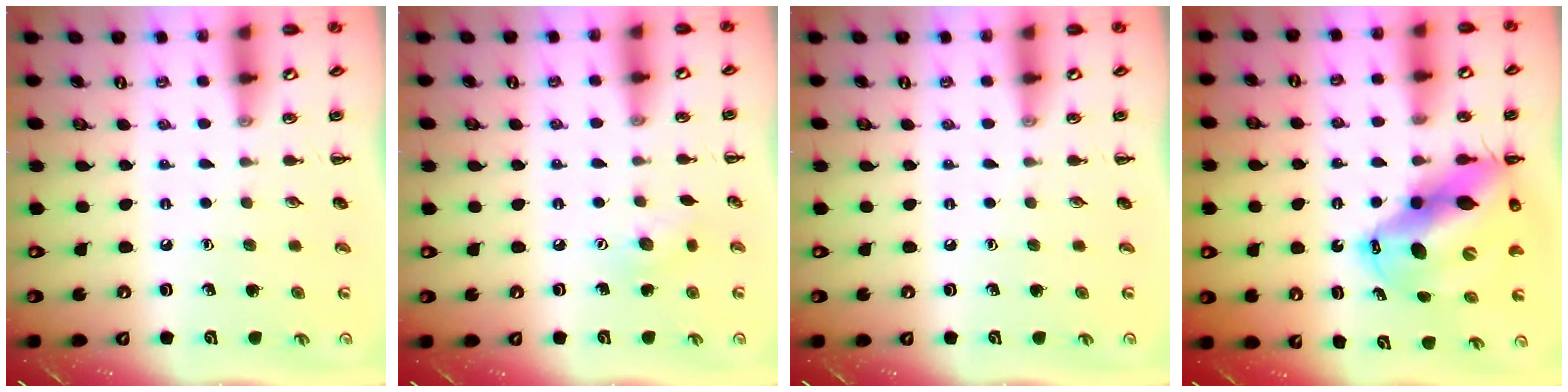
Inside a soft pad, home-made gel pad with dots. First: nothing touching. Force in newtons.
{"total": 4.7, "press": 4.5, "slide": 1.3}
{"total": 0.0}
{"total": 16.4, "press": 15.7, "slide": 4.8}